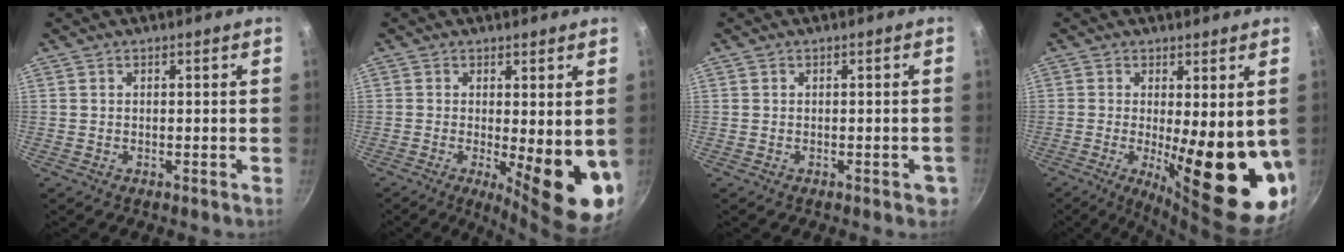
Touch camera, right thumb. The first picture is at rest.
{"total": 12.1, "force": [-1.5, 3.7, 11.4], "torque": [-0.128, -0.018, -0.010]}
{"total": 2.1, "force": [-0.9, 1.2, 1.5], "torque": [0.001, 0.011, -0.008]}
{"total": 17.7, "force": [-1.3, 5.5, 16.8], "torque": [-0.207, -0.038, -0.005]}